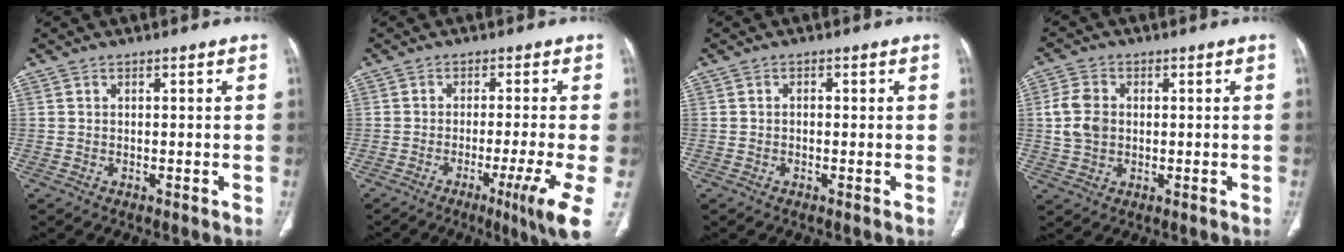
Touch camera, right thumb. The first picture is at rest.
{"total": 8.4, "force": [-3.3, -0.6, 7.7], "torque": [-0.119, -0.015, -0.052]}
{"total": 0.7, "force": [0.0, 0.6, 0.4], "torque": [-0.004, 0.002, -0.003]}
{"total": 6.5, "force": [0.4, 4.9, 4.3], "torque": [-0.081, 0.003, 0.009]}